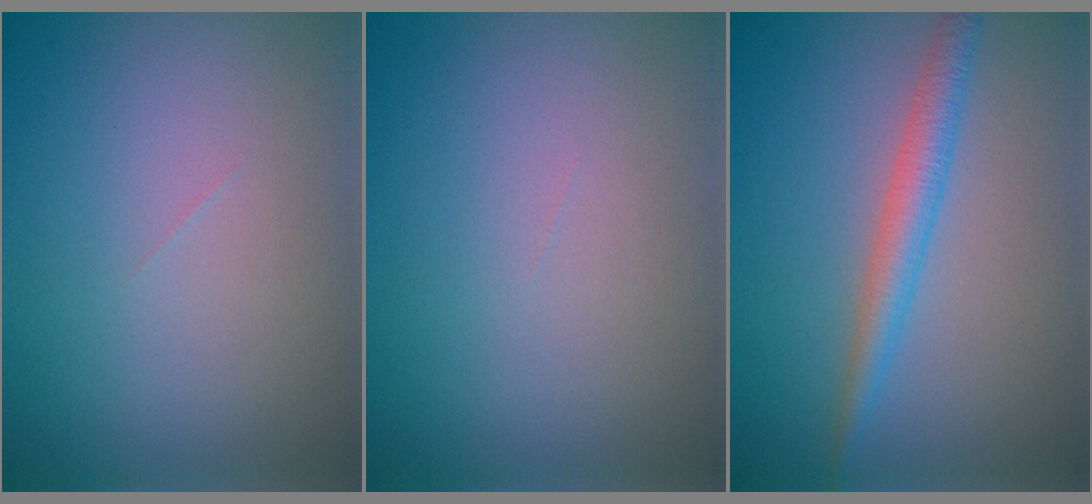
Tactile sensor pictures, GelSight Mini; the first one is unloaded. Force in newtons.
{"total": 0.0}
{"total": 2.9, "press": 2.9, "slide": 0.1}